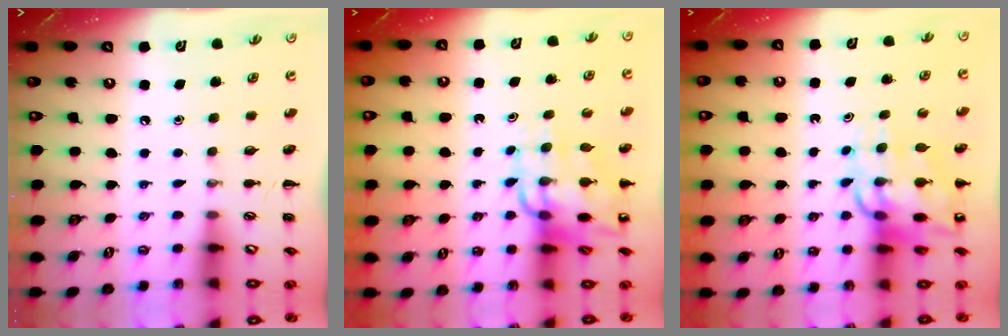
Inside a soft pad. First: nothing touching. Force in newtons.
{"total": 12.2, "press": 11.8, "slide": 3.3}
{"total": 13.0, "press": 12.5, "slide": 3.5}